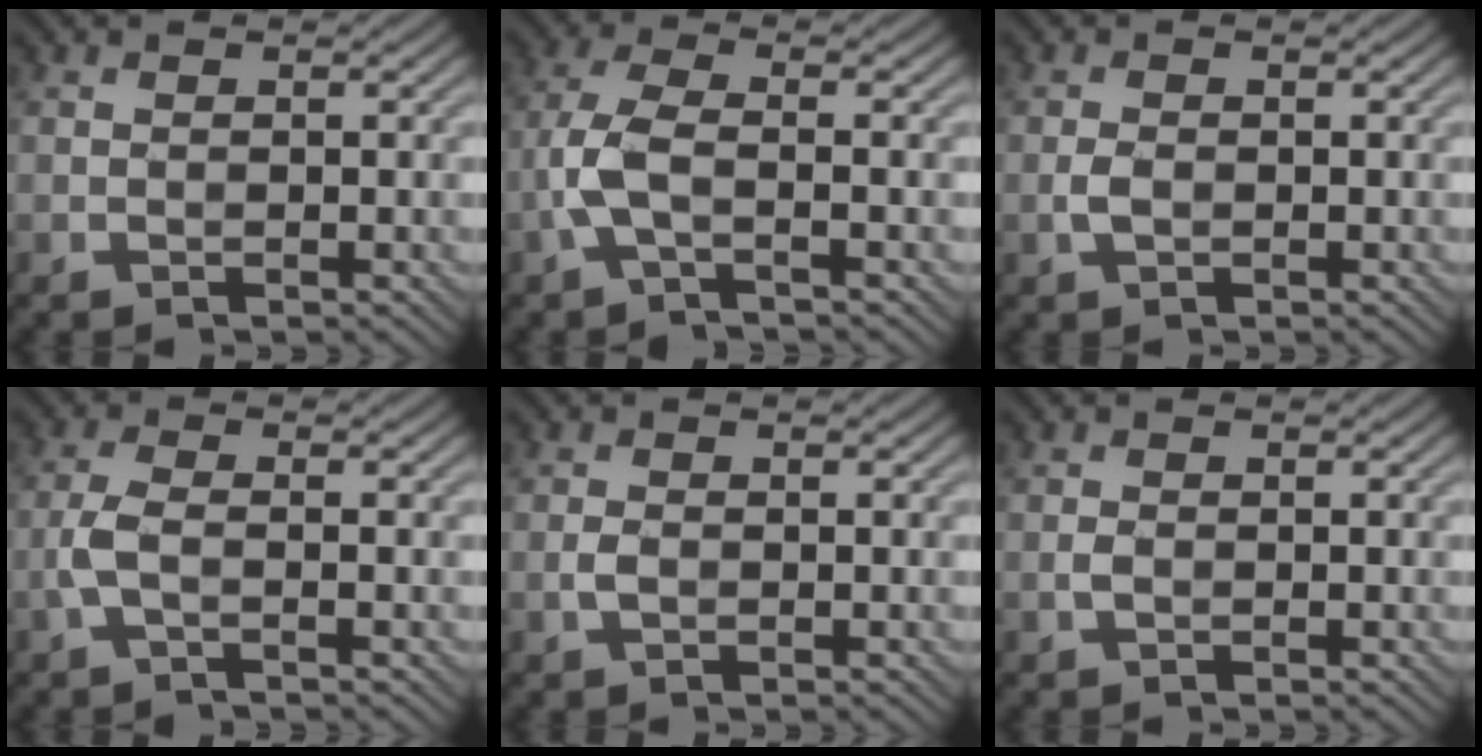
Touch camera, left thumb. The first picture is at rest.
{"total": 4.6, "force": [-1.5, 1.4, 4.1], "torque": [-0.099, 0.007, -0.042]}
{"total": 1.5, "force": [-0.4, 0.8, 1.2], "torque": [-0.028, 0.001, -0.010]}
{"total": 2.9, "force": [-1.0, 0.9, 2.6], "torque": [-0.067, 0.004, -0.029]}
{"total": 1.2, "force": [-0.3, 0.6, 0.9], "torque": [-0.023, 0.001, -0.008]}
{"total": 0.8, "force": [-0.2, 0.4, 0.6], "torque": [-0.016, 0.001, -0.006]}